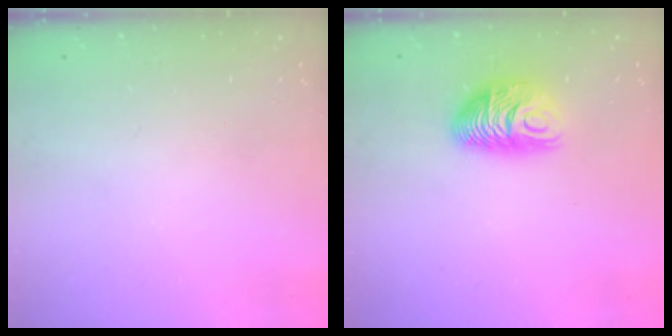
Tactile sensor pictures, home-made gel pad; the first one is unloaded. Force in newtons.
{"total": 9.5, "press": 9.5, "slide": 0.6}